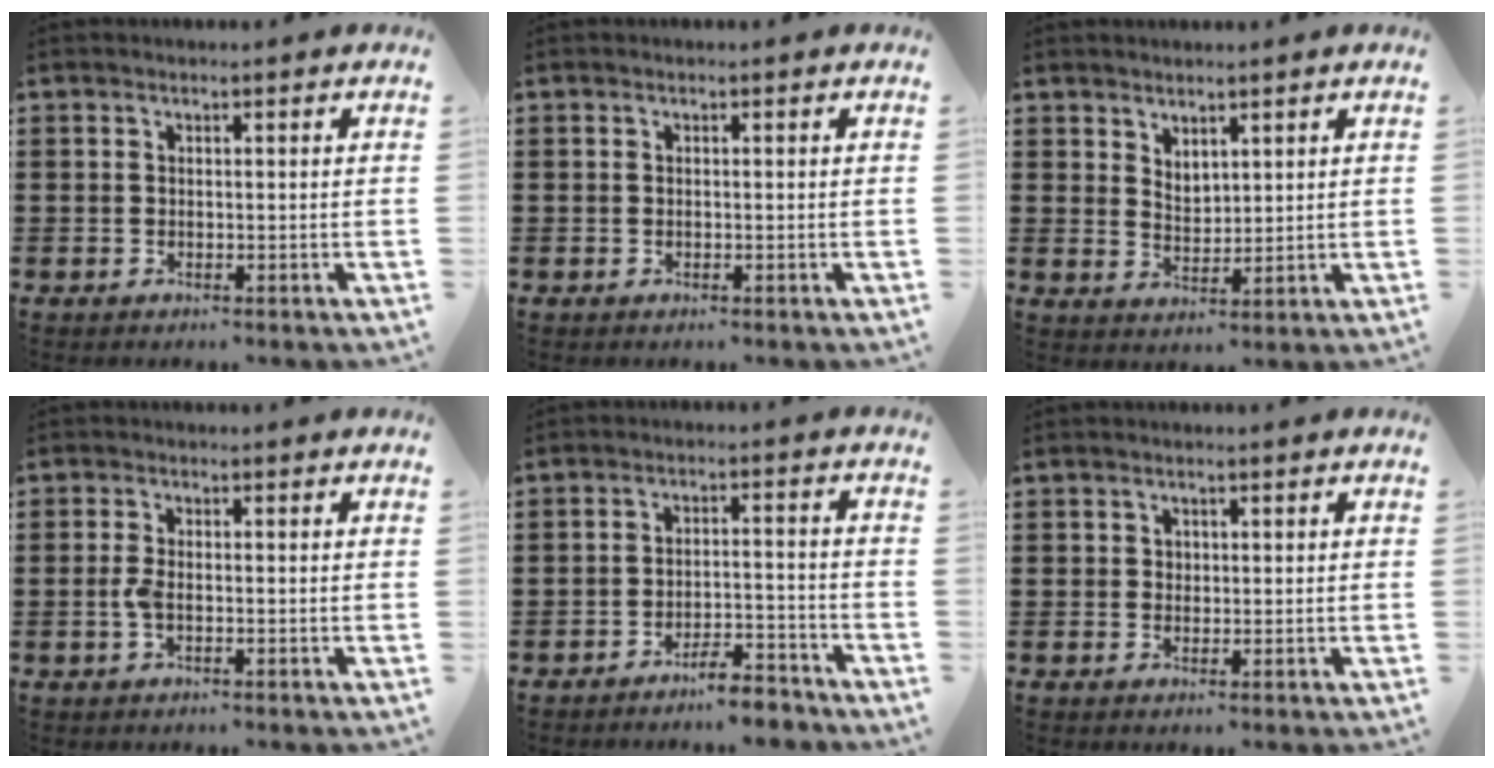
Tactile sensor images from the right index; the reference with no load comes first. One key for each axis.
{"total": 0.0}
{"total": 2.6, "fx": 2.4, "fy": 1.1, "fz": 0.1, "tx": -0.009, "ty": 0.002, "tz": 0.046}
{"total": 2.2, "fx": -0.6, "fy": 0.8, "fz": 2.0, "tx": -0.059, "ty": -0.008, "tz": -0.017}
{"total": 4.6, "fx": -4.3, "fy": 0.4, "fz": 1.6, "tx": -0.028, "ty": 0.004, "tz": -0.082}
{"total": 0.8, "fx": 0.4, "fy": 0.7, "fz": 0.2, "tx": -0.005, "ty": 0.003, "tz": 0.008}